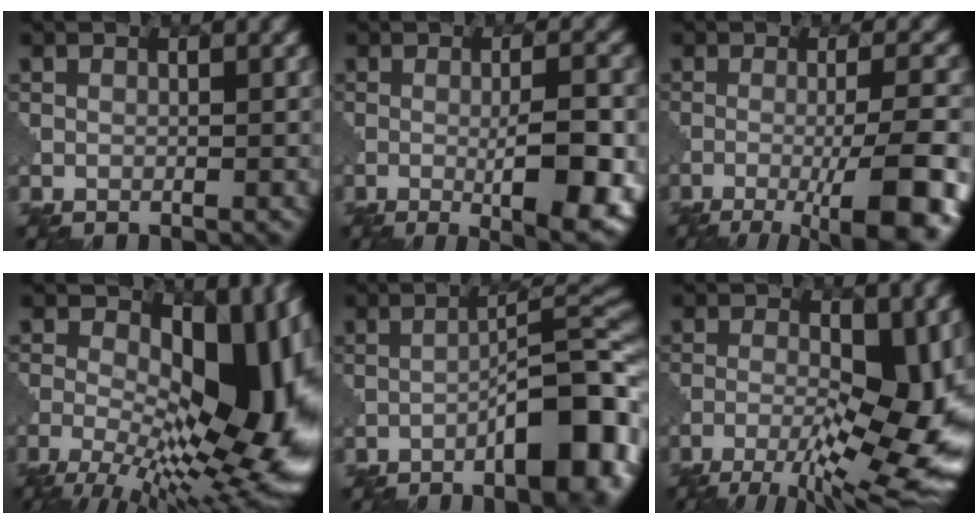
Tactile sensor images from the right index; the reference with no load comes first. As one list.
[{"total": 8.4, "force": [-1.9, 2.0, 7.9], "torque": [-0.110, -0.009, -0.020]}, {"total": 10.1, "force": [-4.5, 2.4, 8.7], "torque": [-0.113, 0.000, -0.063]}, {"total": 16.6, "force": [-1.3, 8.4, 14.3], "torque": [-0.197, 0.003, -0.020]}, {"total": 10.8, "force": [-4.6, 3.3, 9.2], "torque": [-0.120, 0.009, -0.065]}, {"total": 12.8, "force": [-4.4, 4.2, 11.3], "torque": [-0.176, -0.006, -0.067]}]